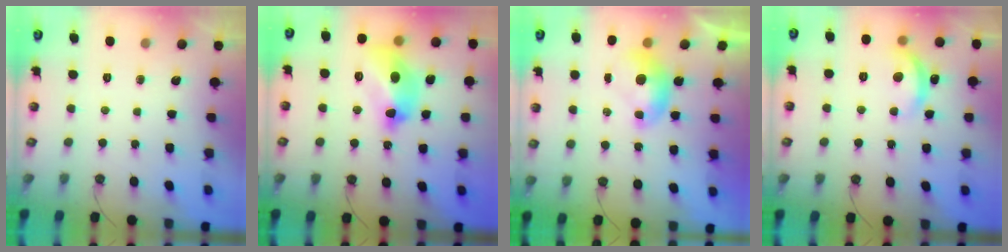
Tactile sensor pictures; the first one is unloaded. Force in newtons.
{"total": 11.0, "press": 10.9, "slide": 1.2}
{"total": 0.0}
{"total": 6.5, "press": 6.4, "slide": 0.6}